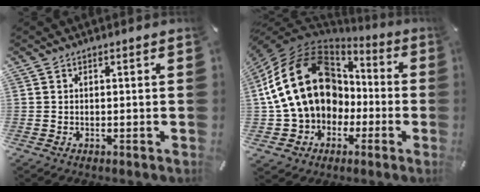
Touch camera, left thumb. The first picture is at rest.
{"total": 24.4, "force": [2.3, 19.1, 15.0], "torque": [-0.323, 0.010, 0.057]}